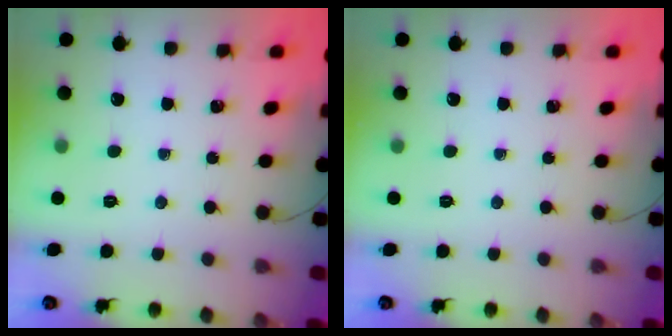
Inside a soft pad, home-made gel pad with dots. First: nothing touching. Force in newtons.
{"total": 0.0}